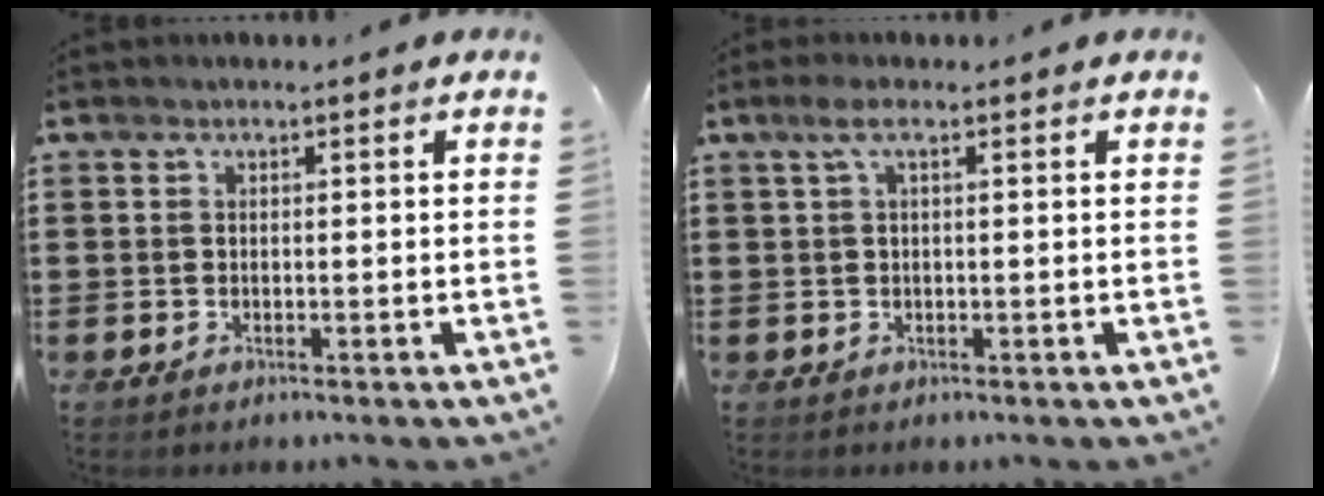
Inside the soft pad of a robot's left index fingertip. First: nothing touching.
{"total": 2.4, "force": [0.7, 0.5, 2.3], "torque": [-0.052, 0.001, 0.008]}